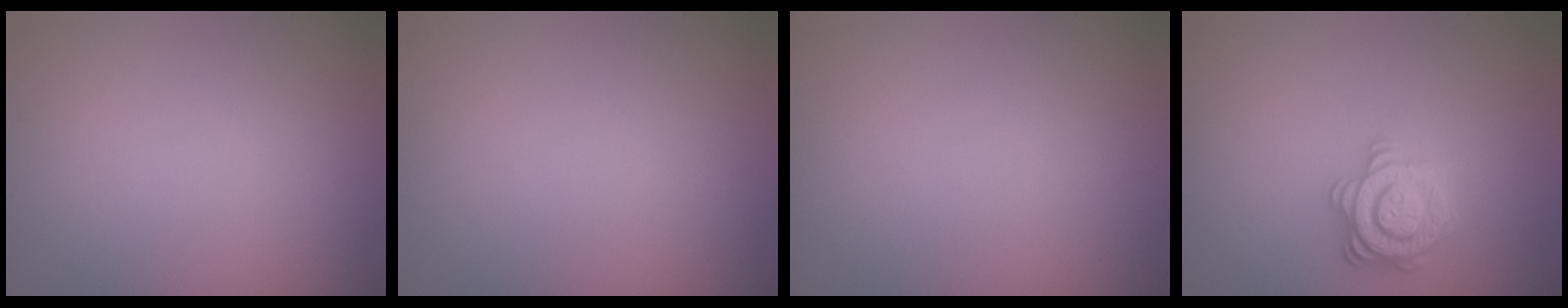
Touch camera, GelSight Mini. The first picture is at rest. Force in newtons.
{"total": 0.0}
{"total": 0.0}
{"total": 2.9, "press": 2.8, "slide": 0.6}